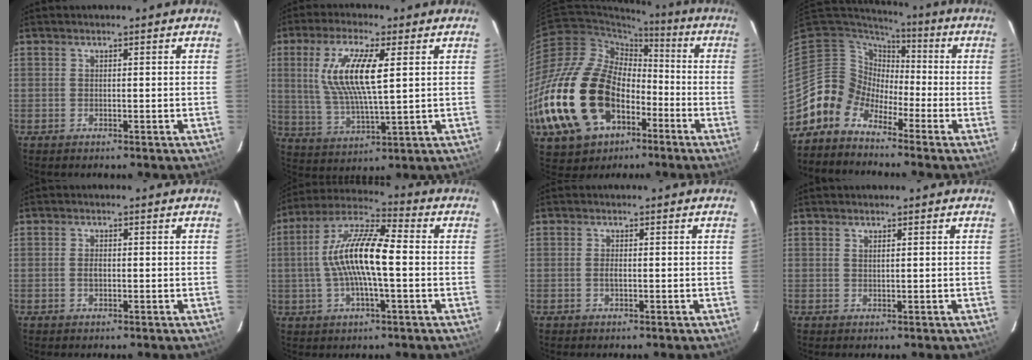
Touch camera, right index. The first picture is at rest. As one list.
[{"total": 12.8, "force": [3.2, 3.1, 12.0], "torque": [-0.237, 0.000, 0.069]}, {"total": 29.1, "force": [-10.3, 19.3, 19.1], "torque": [-0.425, -0.012, -0.168]}, {"total": 7.2, "force": [-4.3, 5.8, -0.6], "torque": [0.000, 0.046, -0.111]}, {"total": 1.6, "force": [-0.2, 0.9, 1.2], "torque": [-0.025, 0.002, -0.005]}, {"total": 14.3, "force": [-0.4, 3.6, 13.8], "torque": [-0.266, 0.015, -0.019]}, {"total": 1.0, "force": [-0.2, 0.3, 0.9], "torque": [-0.018, -0.001, -0.004]}, {"total": 0.7, "force": [0.5, 0.0, 0.5], "torque": [-0.010, 0.001, 0.009]}]